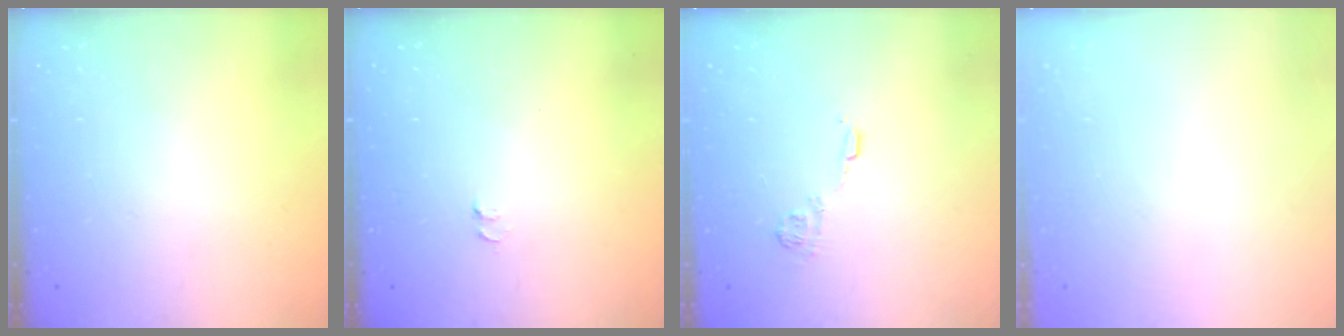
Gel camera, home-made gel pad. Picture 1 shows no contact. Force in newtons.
{"total": 3.3, "press": 3.2, "slide": 0.7}
{"total": 7.6, "press": 7.5, "slide": 1.0}
{"total": 2.7, "press": 2.6, "slide": 0.8}